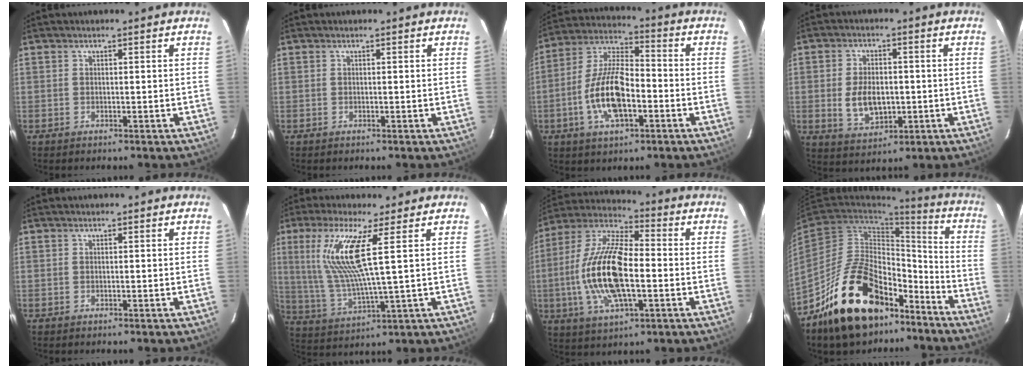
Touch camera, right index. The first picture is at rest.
{"total": 0.0}
{"total": 13.9, "force": [-4.2, 5.9, 11.9], "torque": [-0.248, 0.004, -0.078]}
{"total": 8.2, "force": [-1.0, 5.0, 6.4], "torque": [-0.130, -0.004, -0.008]}
{"total": 0.0}
{"total": 12.2, "force": [4.1, 0.5, 11.5], "torque": [-0.231, -0.009, 0.093]}
{"total": 18.6, "force": [-2.7, 7.4, 16.8], "torque": [-0.345, 0.001, -0.056]}
{"total": 23.5, "force": [-16.0, 11.8, 12.6], "torque": [-0.236, 0.031, -0.241]}